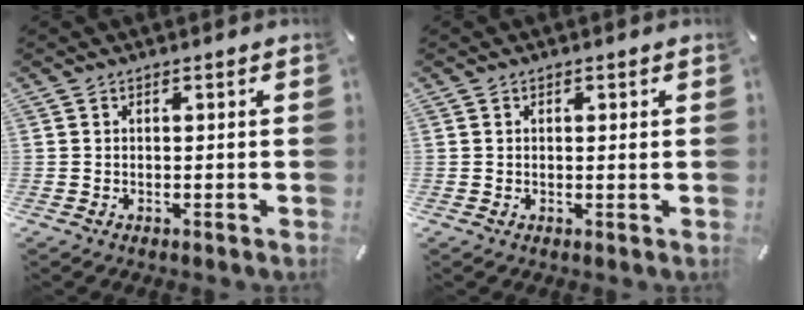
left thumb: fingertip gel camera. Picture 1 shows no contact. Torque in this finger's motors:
{"motor_torque": [-0.05, -0.32, 0.08, -0.06, -0.01]}